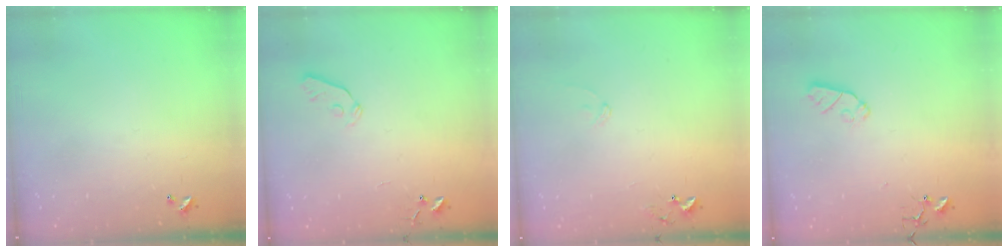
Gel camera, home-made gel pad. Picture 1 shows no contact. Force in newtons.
{"total": 3.7, "press": 3.6, "slide": 0.7}
{"total": 7.8, "press": 7.7, "slide": 0.5}
{"total": 6.6, "press": 6.6, "slide": 0.2}